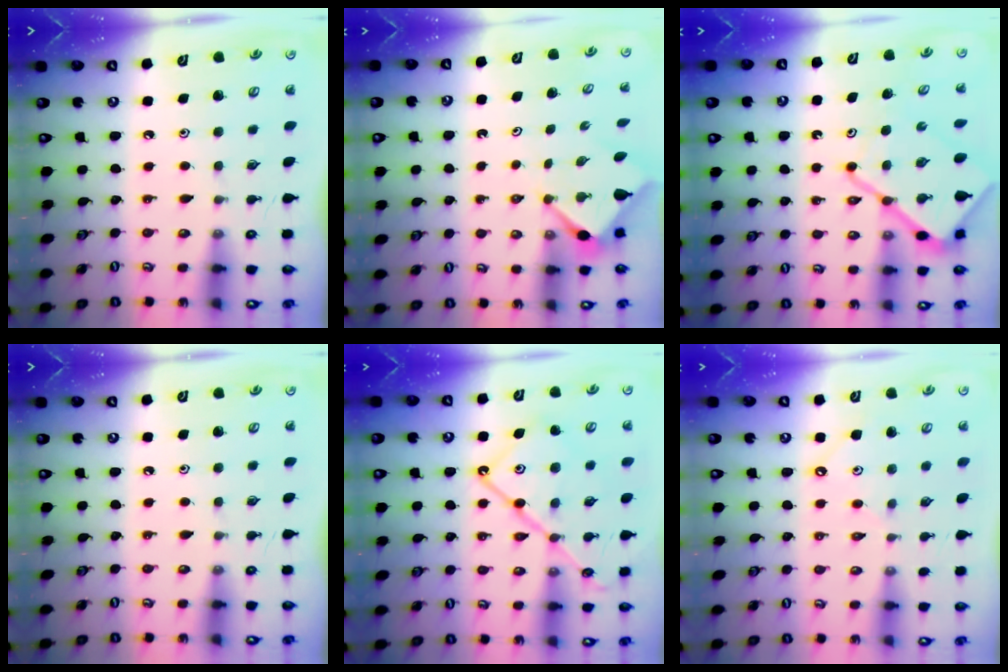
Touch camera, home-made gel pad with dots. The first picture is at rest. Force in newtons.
{"total": 2.9, "press": 2.9, "slide": 0.3}
{"total": 14.1, "press": 14.0, "slide": 1.6}
{"total": 0.0}
{"total": 15.8, "press": 15.8, "slide": 1.6}
{"total": 2.3, "press": 2.3, "slide": 0.4}